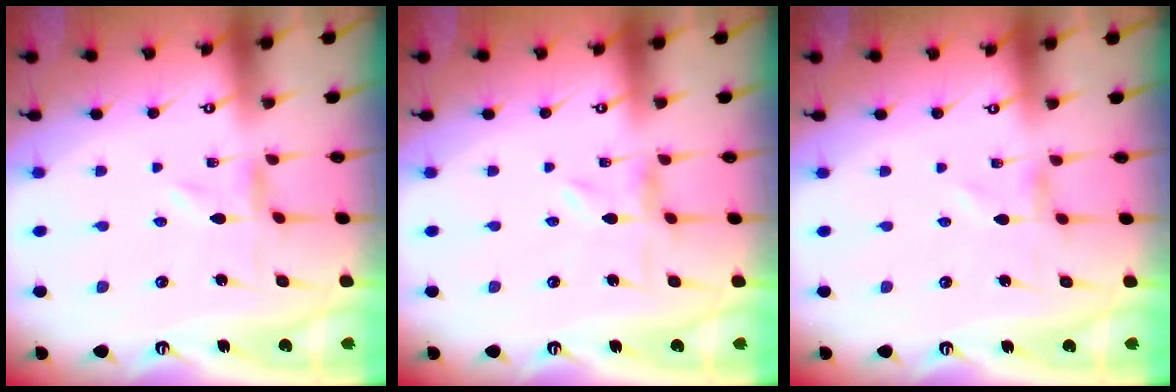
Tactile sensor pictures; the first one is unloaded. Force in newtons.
{"total": 1.2, "press": 1.2, "slide": 0.3}
{"total": 0.7, "press": 0.6, "slide": 0.3}